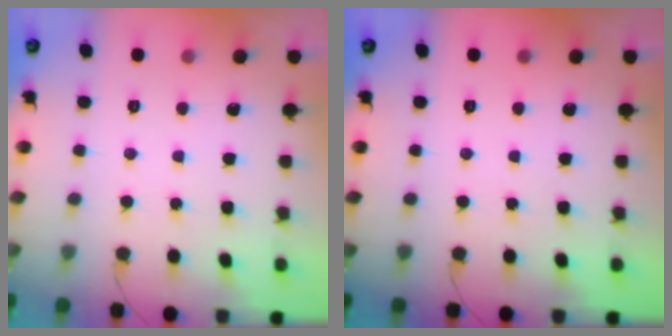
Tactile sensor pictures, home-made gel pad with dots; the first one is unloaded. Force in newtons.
{"total": 0.0}